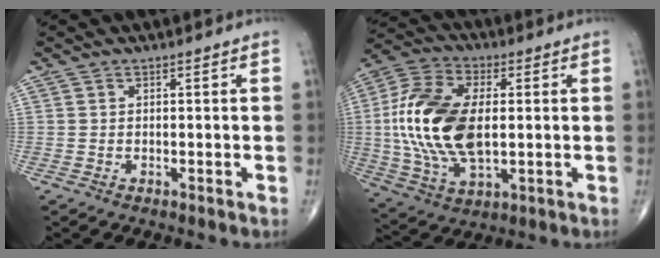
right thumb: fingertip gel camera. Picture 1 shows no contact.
{"total": 19.8, "force": [0.7, 10.7, 16.6], "torque": [-0.347, -0.001, 0.013]}